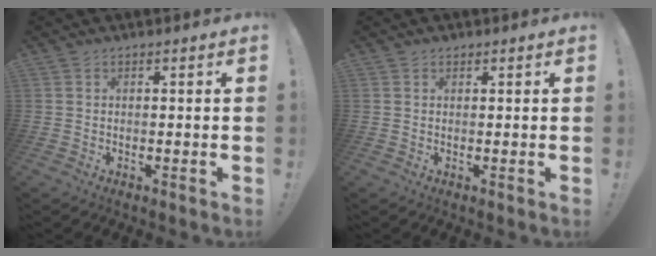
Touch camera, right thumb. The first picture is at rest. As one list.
[{"total": 0.7, "force": [0.5, 0.5, 0.1], "torque": [0.002, -0.001, 0.010]}]